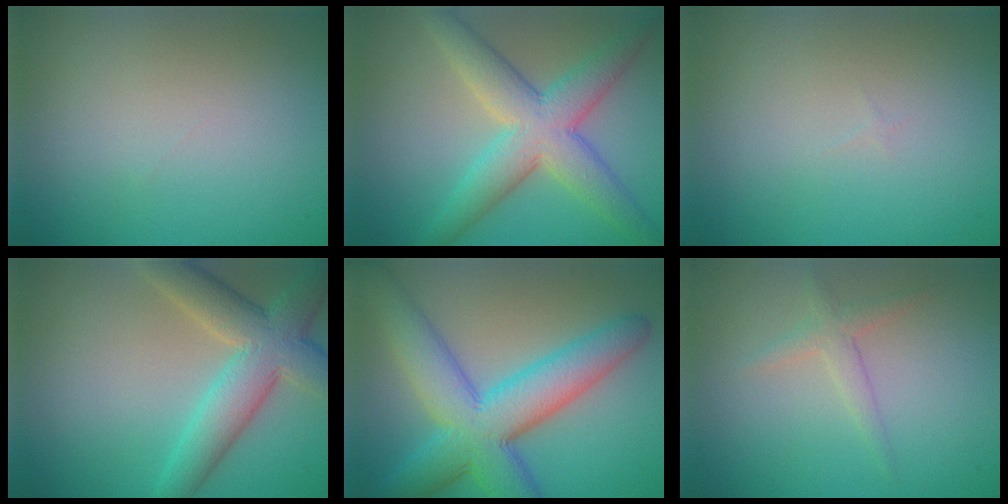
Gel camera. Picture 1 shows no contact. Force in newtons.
{"total": 6.7, "press": 6.7, "slide": 0.3}
{"total": 0.0}
{"total": 6.6, "press": 6.6, "slide": 0.3}
{"total": 9.3, "press": 9.3, "slide": 0.1}
{"total": 1.7, "press": 1.7, "slide": 0.1}